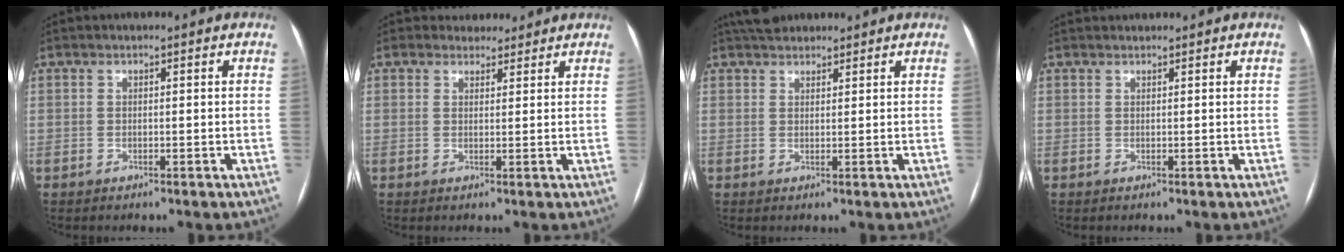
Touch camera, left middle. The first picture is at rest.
{"total": 3.3, "force": [2.9, 1.7, -0.3], "torque": [0.009, 0.006, 0.035]}
{"total": 4.1, "force": [3.7, 1.6, 1.1], "torque": [-0.016, 0.030, 0.061]}
{"total": 1.1, "force": [1.0, 0.2, 0.0], "torque": [-0.007, 0.009, 0.020]}